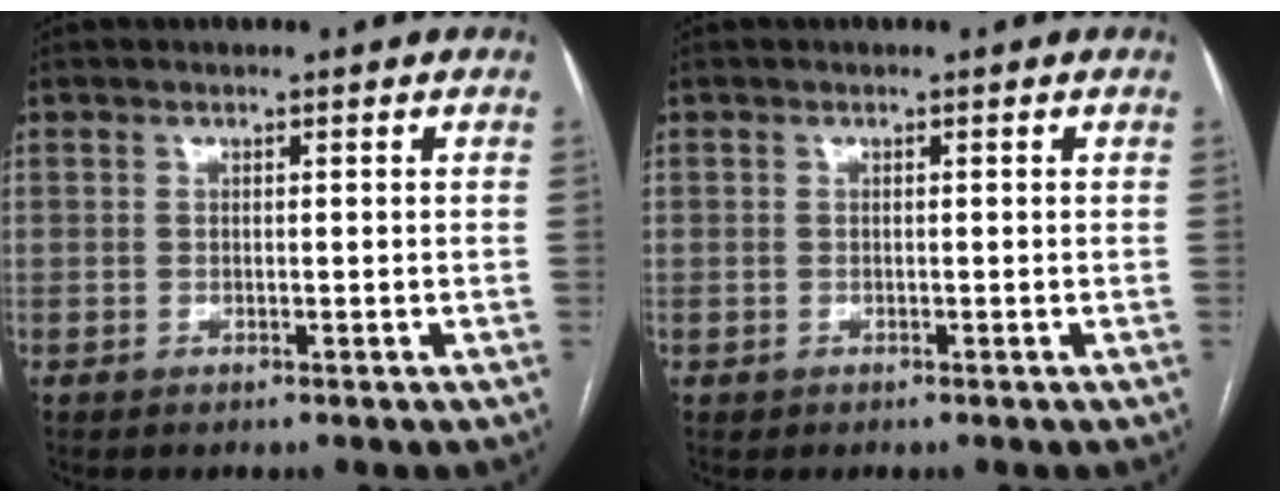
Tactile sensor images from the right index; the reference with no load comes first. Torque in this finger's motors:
{"motor_torque": [-0.31, 0.02, -0.82, -0.21]}